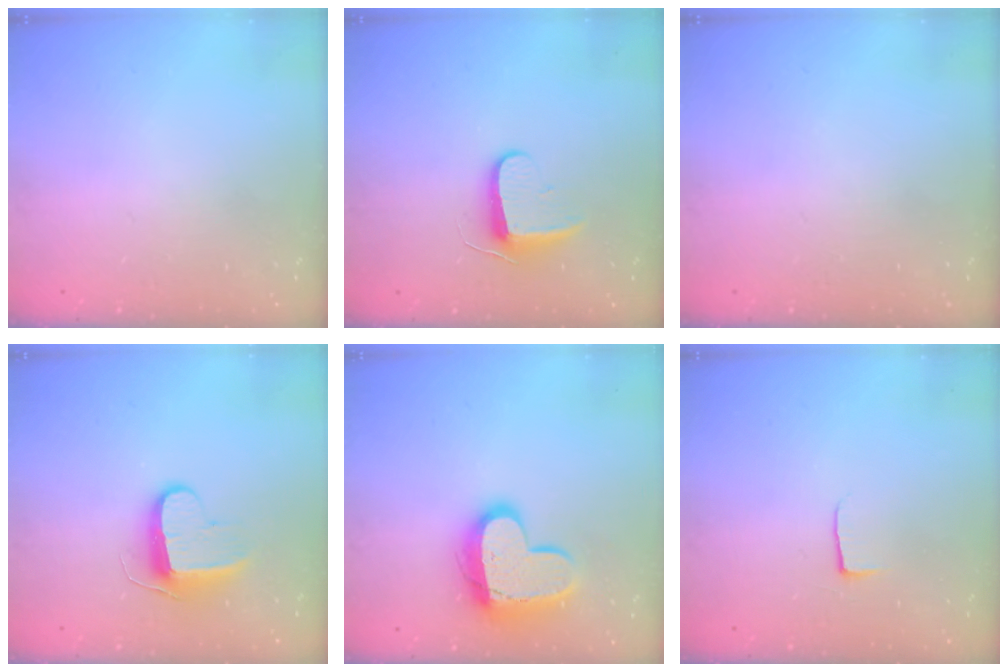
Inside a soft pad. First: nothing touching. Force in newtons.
{"total": 9.4, "press": 9.3, "slide": 0.9}
{"total": 0.0}
{"total": 9.7, "press": 9.7, "slide": 0.4}
{"total": 15.3, "press": 15.2, "slide": 1.2}
{"total": 3.9, "press": 3.9, "slide": 0.5}